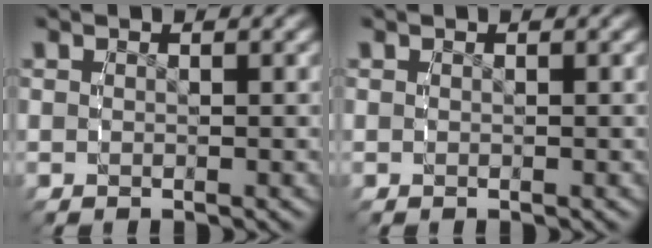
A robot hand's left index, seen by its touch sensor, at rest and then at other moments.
{"total": 0.0}